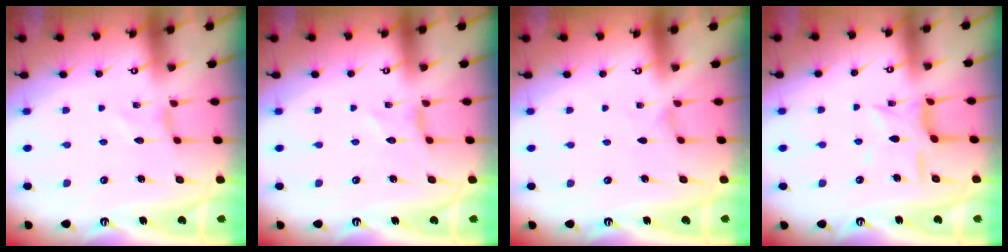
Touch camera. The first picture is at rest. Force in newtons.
{"total": 0.0}
{"total": 0.0}
{"total": 8.5, "press": 8.5, "slide": 0.7}